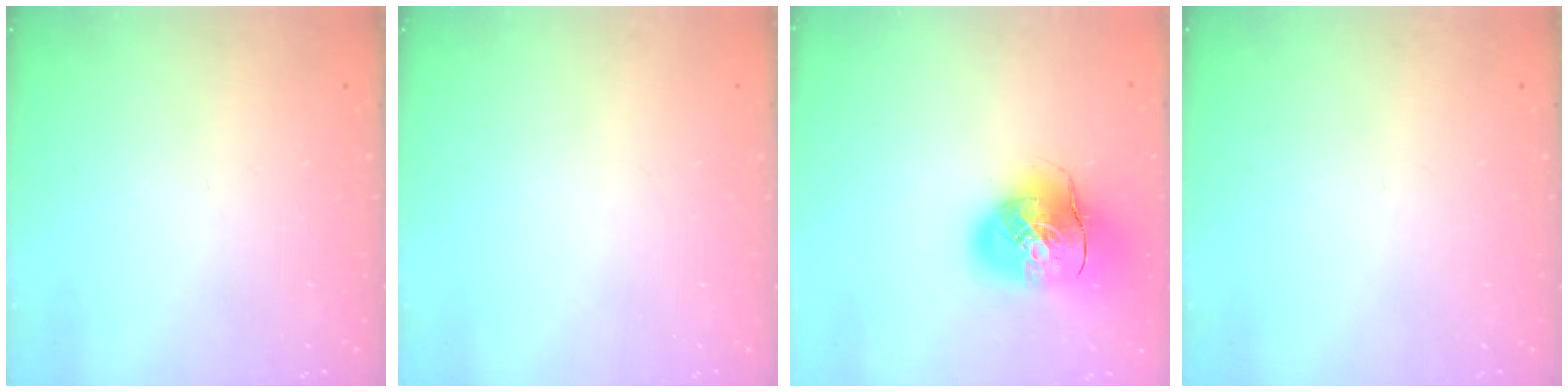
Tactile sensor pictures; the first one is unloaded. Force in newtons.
{"total": 0.0}
{"total": 14.8, "press": 14.5, "slide": 2.6}
{"total": 0.0}